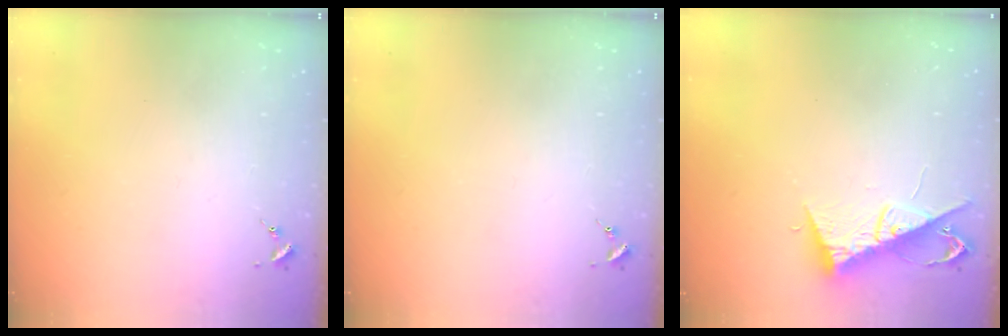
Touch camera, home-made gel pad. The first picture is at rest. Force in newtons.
{"total": 0.0}
{"total": 12.0, "press": 11.9, "slide": 0.7}